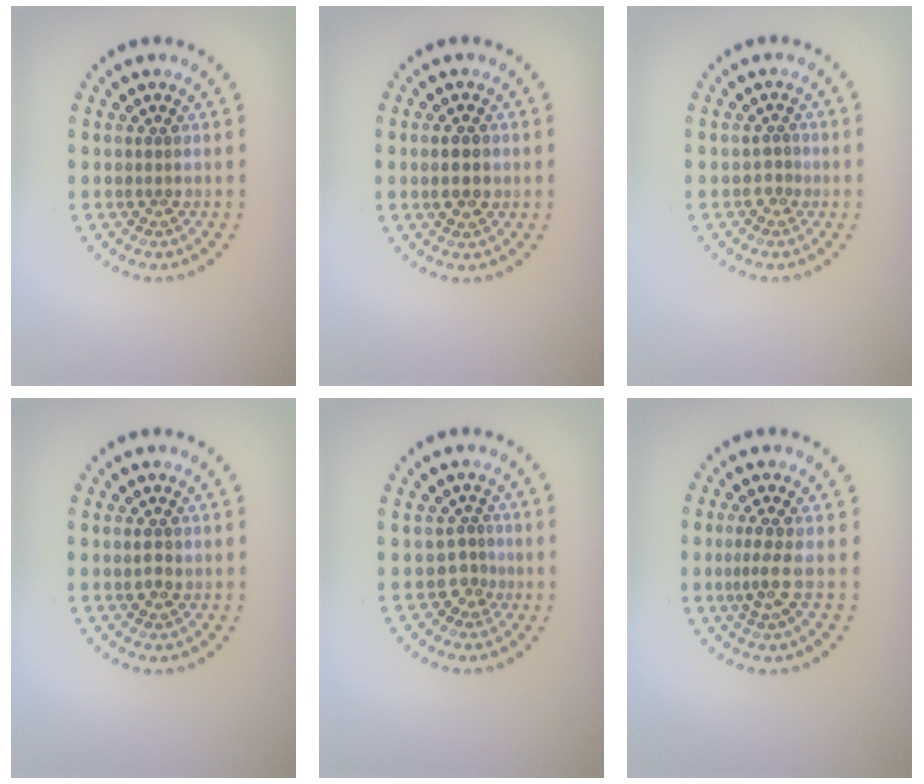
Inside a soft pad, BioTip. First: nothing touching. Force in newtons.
{"total": 2.9, "press": 2.9, "slide": 0.2}
{"total": 1.0, "press": 0.8, "slide": 0.6}
{"total": 1.2, "press": 1.1, "slide": 0.1}
{"total": 1.6, "press": 1.1, "slide": 1.2}
{"total": 2.2, "press": 1.5, "slide": 1.6}